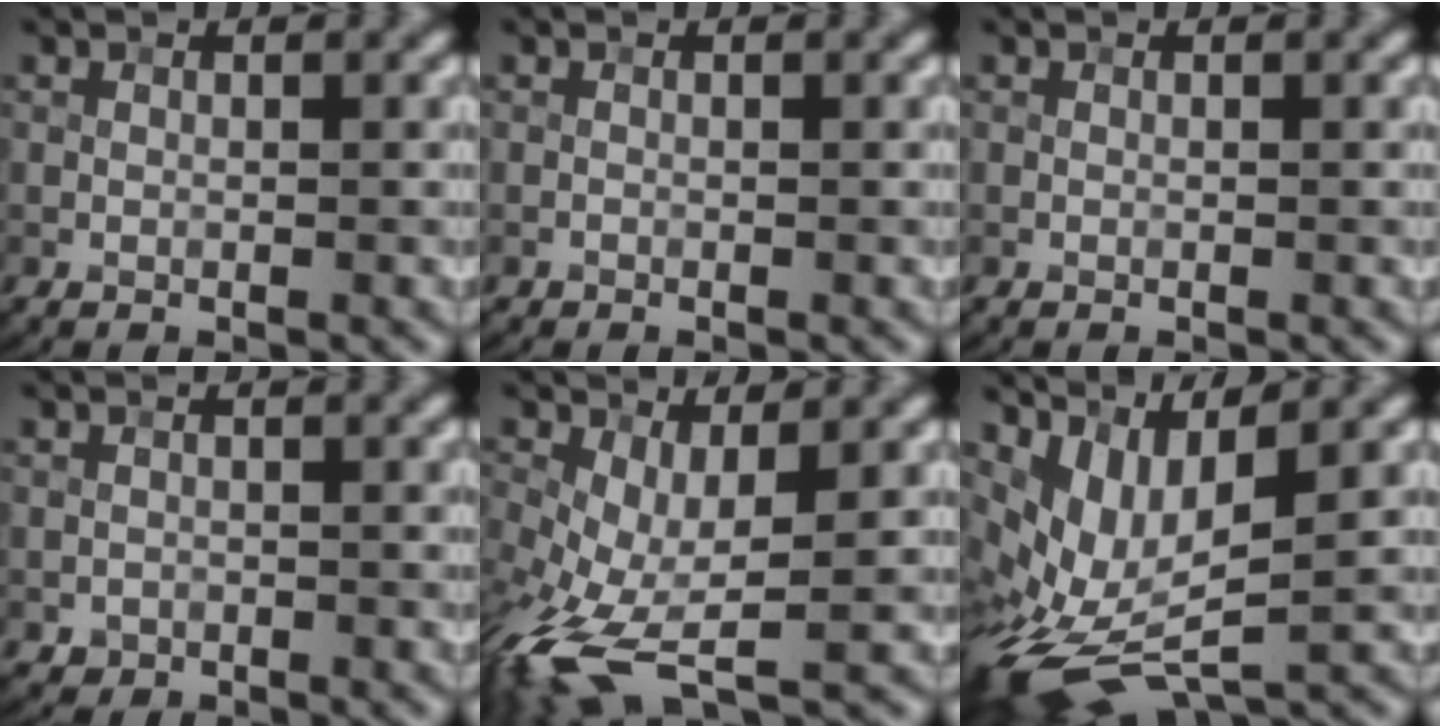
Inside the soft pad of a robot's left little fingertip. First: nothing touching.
{"total": 0.0}
{"total": 0.0}
{"total": 0.6, "force": [-0.1, 0.6, 0.1], "torque": [0.004, -0.005, -0.003]}
{"total": 8.0, "force": [-2.9, 3.7, 6.5], "torque": [-0.164, -0.025, -0.055]}
{"total": 8.0, "force": [-0.3, 4.4, 6.7], "torque": [-0.150, -0.020, 0.003]}